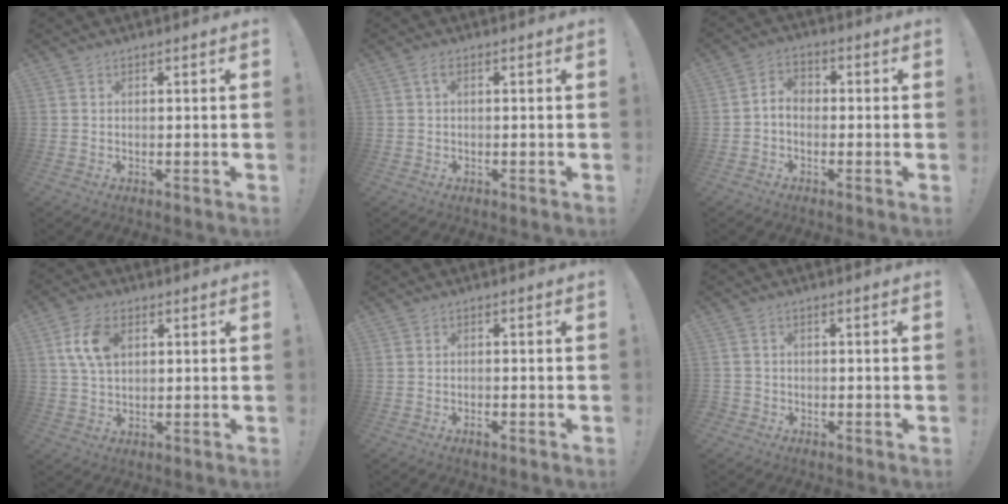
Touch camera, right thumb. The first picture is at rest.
{"total": 1.6, "force": [0.3, 0.6, 1.4], "torque": [-0.021, 0.002, 0.003]}
{"total": 4.5, "force": [-0.9, 3.2, 3.1], "torque": [-0.062, 0.009, -0.016]}
{"total": 10.0, "force": [3.0, 6.3, 7.1], "torque": [-0.137, 0.007, 0.056]}
{"total": 1.4, "force": [-1.0, 0.3, 1.0], "torque": [-0.008, -0.001, -0.020]}
{"total": 1.8, "force": [-0.9, 1.4, 0.5], "torque": [-0.011, 0.006, -0.016]}